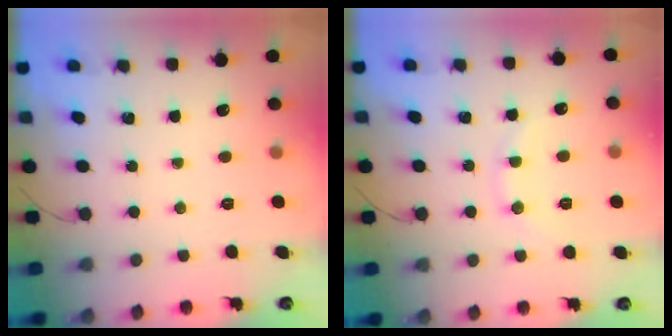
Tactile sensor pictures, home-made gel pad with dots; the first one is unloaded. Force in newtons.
{"total": 6.1, "press": 6.0, "slide": 1.1}